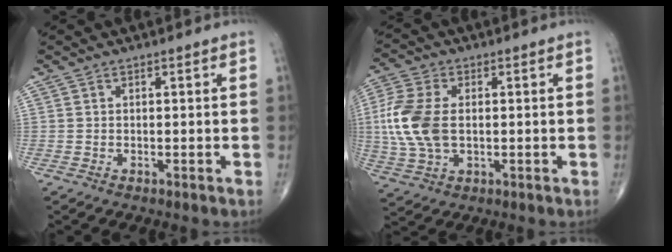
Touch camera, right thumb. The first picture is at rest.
{"total": 11.9, "force": [0.3, 7.2, 9.5], "torque": [-0.228, 0.006, 0.006]}